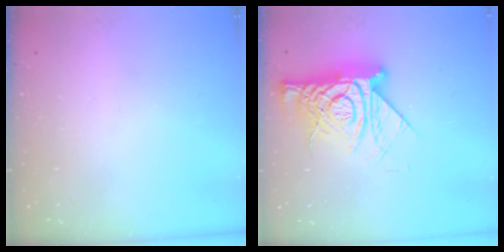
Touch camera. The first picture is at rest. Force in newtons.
{"total": 15.0, "press": 15.0, "slide": 1.3}